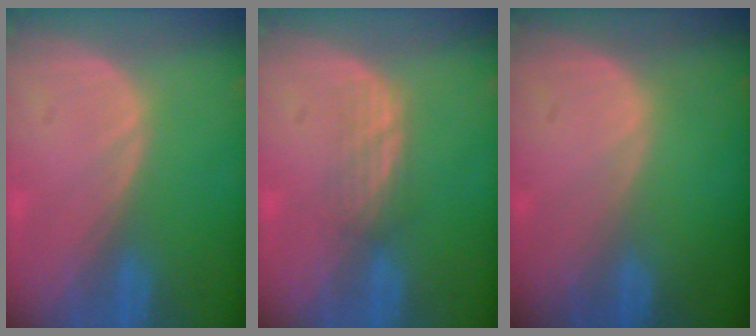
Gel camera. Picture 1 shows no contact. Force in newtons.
{"total": 2.4, "press": 2.4, "slide": 0.5}
{"total": 0.0}